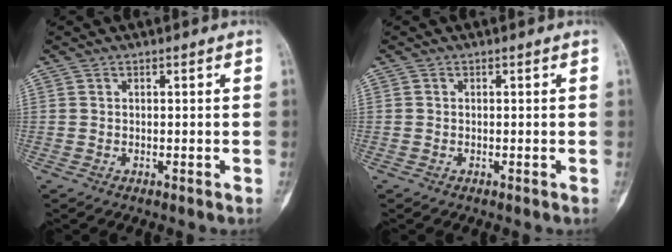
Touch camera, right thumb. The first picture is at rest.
{"total": 0.0}